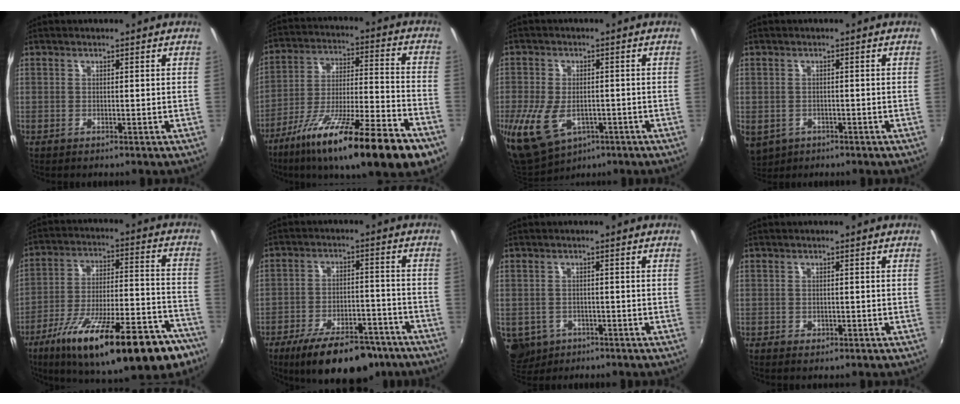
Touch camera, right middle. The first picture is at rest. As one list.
[{"total": 25.3, "force": [-16.4, 4.2, 18.8], "torque": [-0.308, -0.054, -0.261]}, {"total": 13.0, "force": [-4.4, 8.6, 8.7], "torque": [-0.200, -0.033, -0.064]}, {"total": 7.6, "force": [-2.8, 5.9, 3.8], "torque": [-0.089, -0.024, -0.031]}, {"total": 27.9, "force": [-18.5, 7.9, 19.3], "torque": [-0.302, -0.038, -0.267]}, {"total": 17.6, "force": [-13.2, 6.7, 9.5], "torque": [-0.168, -0.013, -0.186]}, {"total": 7.7, "force": [-2.8, 6.4, 3.2], "torque": [-0.080, -0.018, -0.032]}, {"total": 1.4, "force": [-0.6, 1.1, 0.5], "torque": [-0.010, -0.006, -0.009]}]